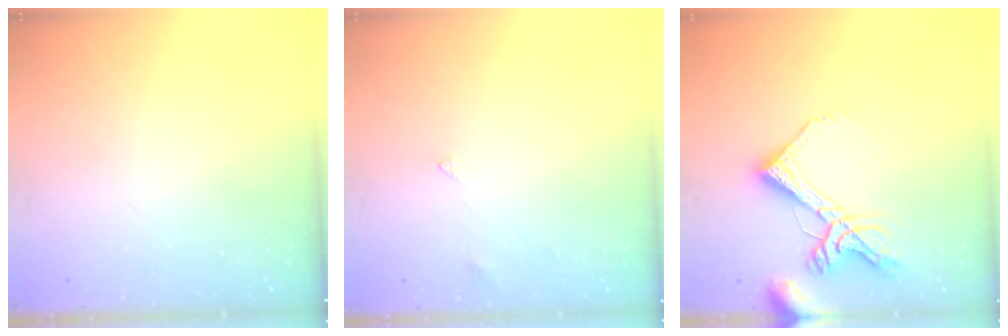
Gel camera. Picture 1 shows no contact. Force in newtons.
{"total": 2.8, "press": 2.8, "slide": 0.5}
{"total": 13.1, "press": 13.0, "slide": 1.7}